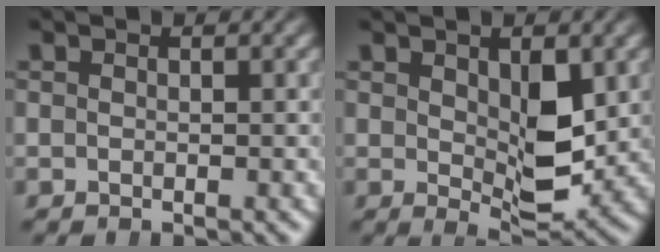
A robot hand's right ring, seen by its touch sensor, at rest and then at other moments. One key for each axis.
{"total": 4.4, "fx": 0.5, "fy": 1.5, "fz": 4.2, "tx": -0.061, "ty": -0.028, "tz": 0.021}